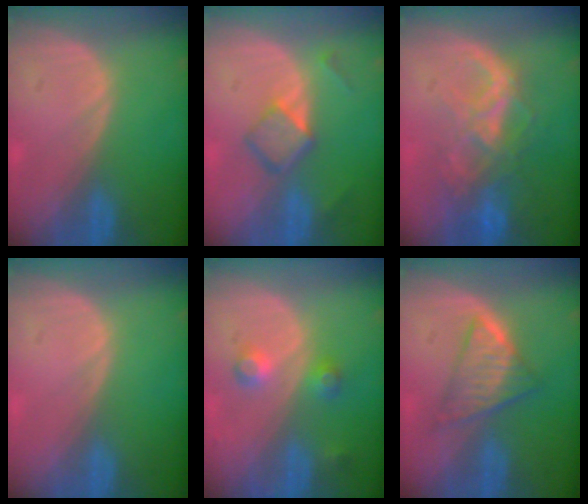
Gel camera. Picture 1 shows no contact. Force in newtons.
{"total": 4.9, "press": 4.6, "slide": 1.8}
{"total": 8.9, "press": 7.6, "slide": 4.6}
{"total": 0.0}
{"total": 3.7, "press": 3.7, "slide": 0.4}
{"total": 5.9, "press": 5.6, "slide": 2.0}